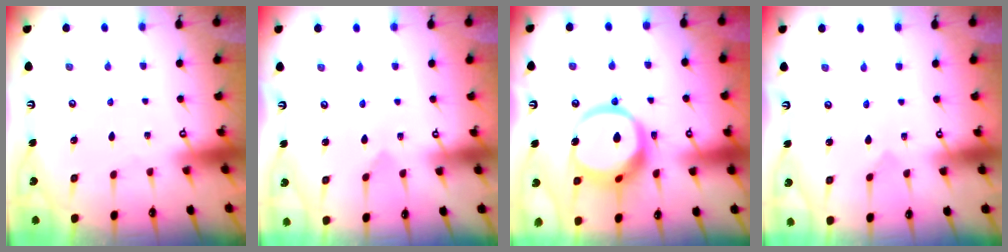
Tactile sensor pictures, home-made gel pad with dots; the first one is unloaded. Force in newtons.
{"total": 1.0, "press": 1.0, "slide": 0.1}
{"total": 15.4, "press": 15.3, "slide": 1.8}
{"total": 0.0}